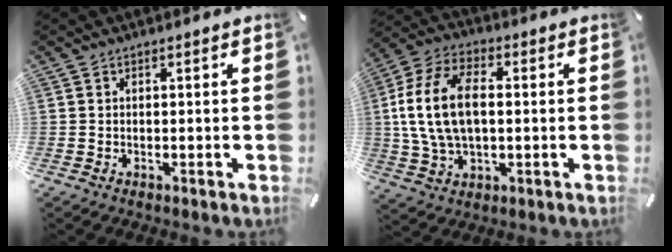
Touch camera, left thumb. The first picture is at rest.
{"total": 14.2, "force": [0.8, 9.1, 10.9], "torque": [-0.242, 0.010, 0.015]}